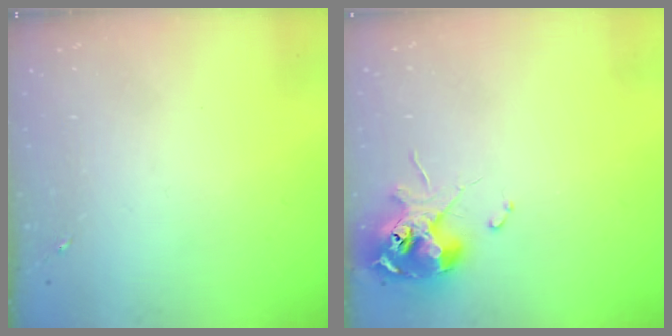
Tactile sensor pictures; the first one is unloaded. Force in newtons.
{"total": 11.3, "press": 11.2, "slide": 1.5}